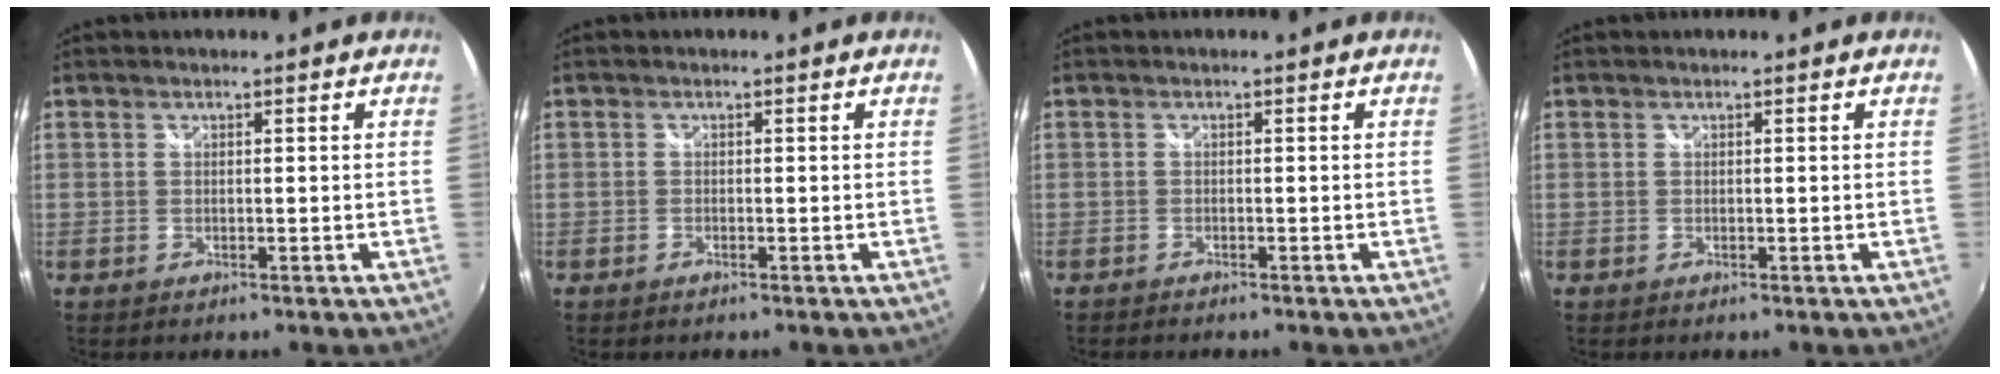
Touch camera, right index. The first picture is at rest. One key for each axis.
{"total": 0.6, "fx": -0.5, "fy": 0.2, "fz": 0.1, "tx": -0.004, "ty": -0.003, "tz": -0.012}
{"total": 1.3, "fx": -1.3, "fy": 0.2, "fz": 0.3, "tx": -0.011, "ty": -0.010, "tz": -0.024}
{"total": 0.0}